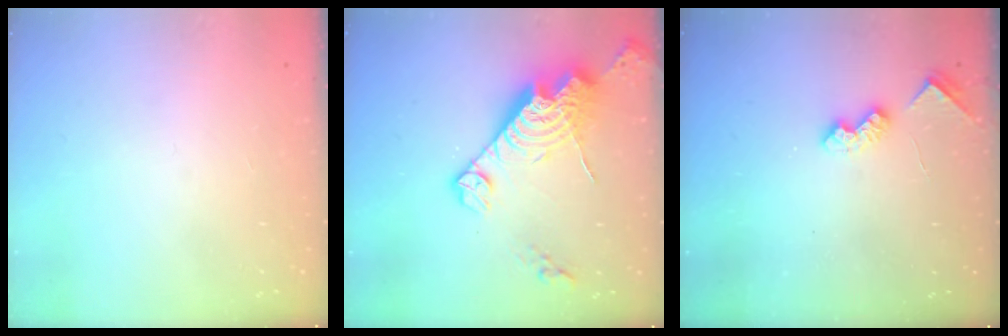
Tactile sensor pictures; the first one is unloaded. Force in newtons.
{"total": 16.4, "press": 16.3, "slide": 1.4}
{"total": 5.9, "press": 5.8, "slide": 0.8}